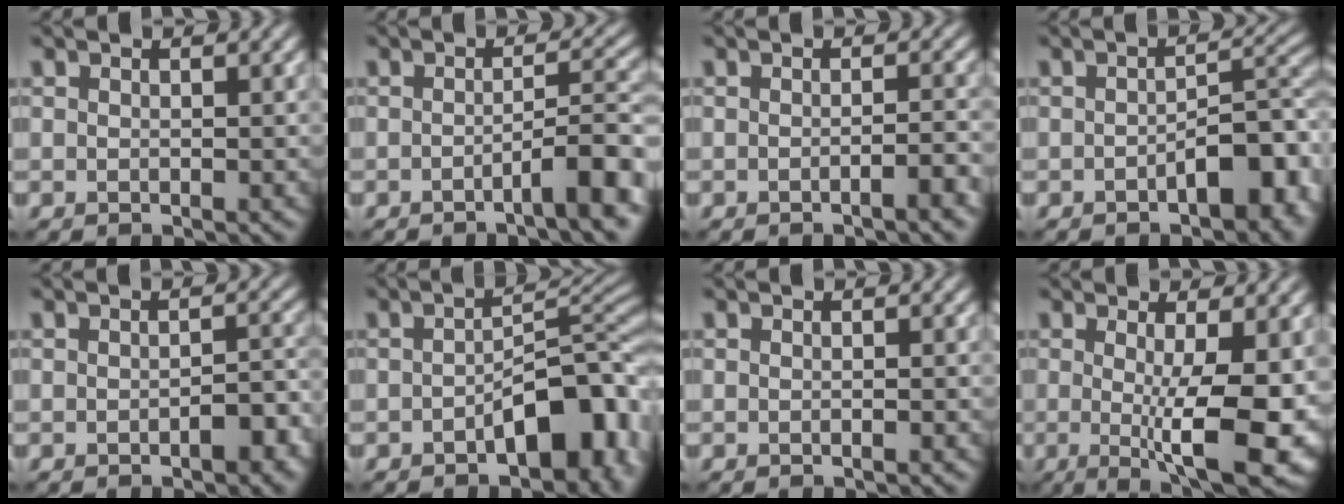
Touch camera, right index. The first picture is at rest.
{"total": 5.0, "force": [-2.3, 0.8, 4.4], "torque": [-0.052, 0.016, -0.045]}
{"total": 2.3, "force": [-1.0, 0.5, 2.0], "torque": [-0.019, 0.005, -0.019]}
{"total": 5.8, "force": [-2.2, 2.4, 4.8], "torque": [-0.058, 0.012, -0.033]}
{"total": 2.8, "force": [-1.3, 1.1, 2.2], "torque": [-0.027, 0.006, -0.017]}
{"total": 7.3, "force": [-2.7, 3.5, 5.8], "torque": [-0.063, 0.015, -0.046]}
{"total": 0.6, "force": [-0.3, 0.1, 0.5], "torque": [-0.006, -0.001, -0.007]}
{"total": 9.5, "force": [-1.0, 2.3, 9.2], "torque": [-0.126, -0.019, -0.009]}